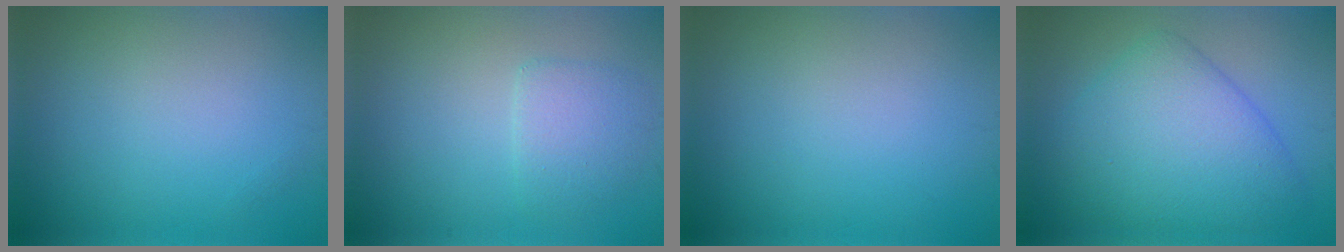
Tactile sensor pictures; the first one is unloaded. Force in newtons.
{"total": 2.5, "press": 2.5, "slide": 0.2}
{"total": 0.0}
{"total": 7.5, "press": 7.5, "slide": 0.1}